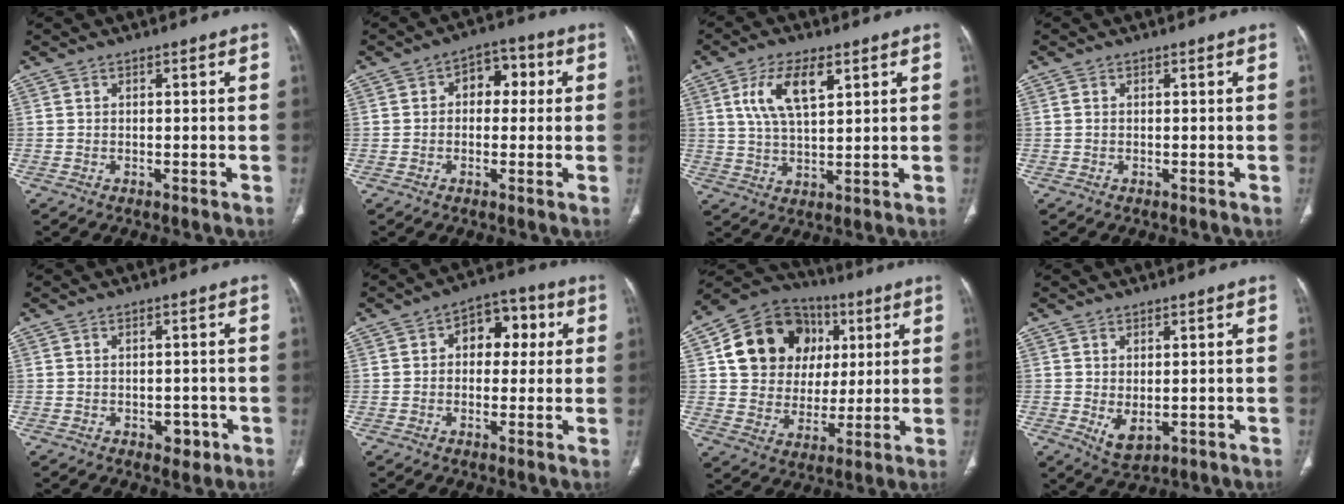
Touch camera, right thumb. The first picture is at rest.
{"total": 6.6, "force": [1.0, 4.7, 4.6], "torque": [-0.030, 0.021, 0.007]}
{"total": 9.6, "force": [3.9, 4.2, 7.7], "torque": [-0.144, -0.010, 0.078]}
{"total": 0.6, "force": [0.1, 0.4, 0.4], "torque": [-0.012, 0.004, 0.004]}
{"total": 2.8, "force": [-1.1, 2.0, 1.7], "torque": [-0.008, 0.005, -0.009]}
{"total": 9.0, "force": [1.8, 6.2, 6.2], "torque": [-0.046, 0.020, 0.020]}
{"total": 19.0, "force": [5.2, 15.8, 9.1], "torque": [-0.120, 0.017, 0.095]}
{"total": 4.2, "force": [-0.5, 2.4, 3.4], "torque": [-0.053, -0.007, 0.008]}